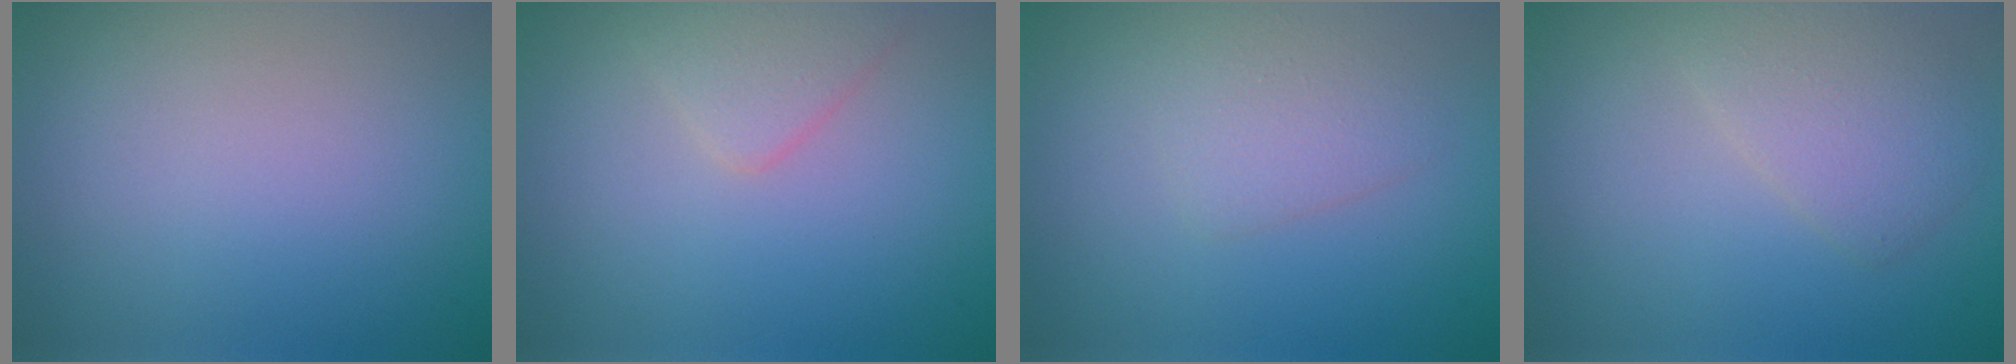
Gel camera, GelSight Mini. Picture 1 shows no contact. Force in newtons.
{"total": 2.1, "press": 2.1, "slide": 0.1}
{"total": 2.1, "press": 2.1, "slide": 0.1}
{"total": 2.9, "press": 2.9, "slide": 0.1}